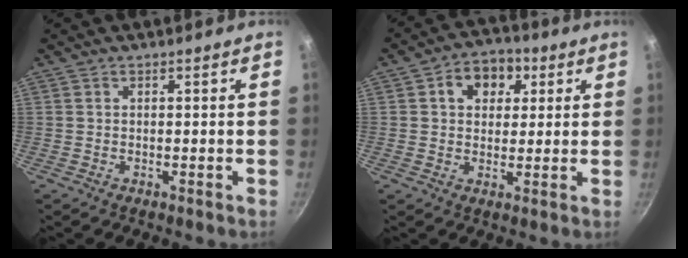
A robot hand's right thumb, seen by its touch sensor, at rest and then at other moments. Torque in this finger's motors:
{"motor_torque": [0.39, 0.64, 0.60, 0.46, 0.02]}